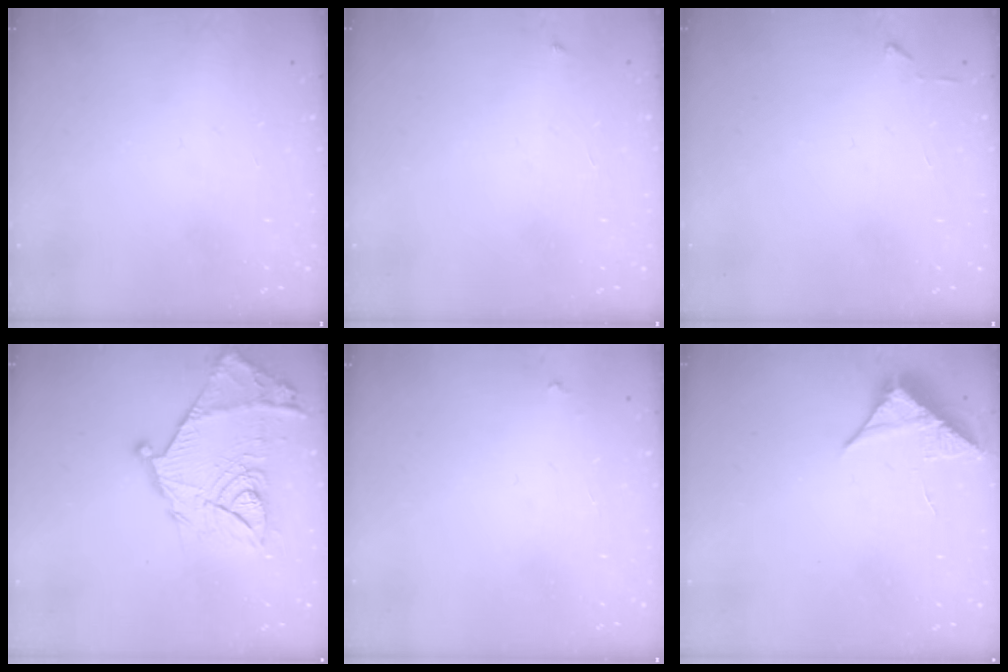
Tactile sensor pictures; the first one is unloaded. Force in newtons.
{"total": 2.3, "press": 2.3, "slide": 0.3}
{"total": 3.9, "press": 3.9, "slide": 0.5}
{"total": 23.5, "press": 23.5, "slide": 1.5}
{"total": 2.2, "press": 2.2, "slide": 0.1}
{"total": 7.7, "press": 7.7, "slide": 0.4}